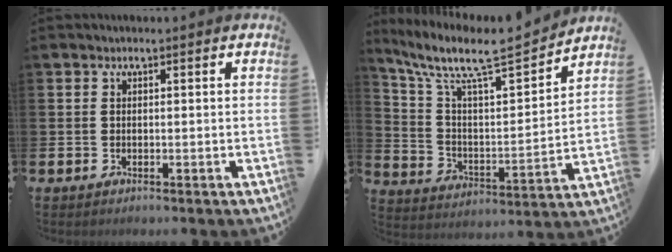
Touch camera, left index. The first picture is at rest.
{"total": 9.6, "force": [8.3, 1.9, 4.6], "torque": [-0.119, -0.060, 0.135]}